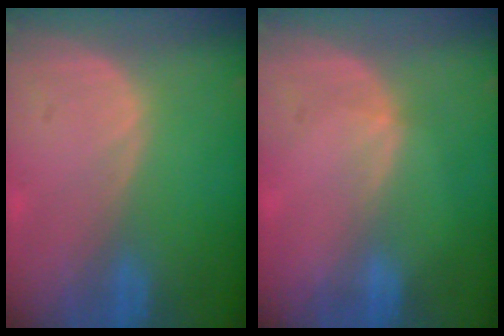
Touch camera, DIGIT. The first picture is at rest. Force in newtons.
{"total": 1.3, "press": 0.9, "slide": 0.9}